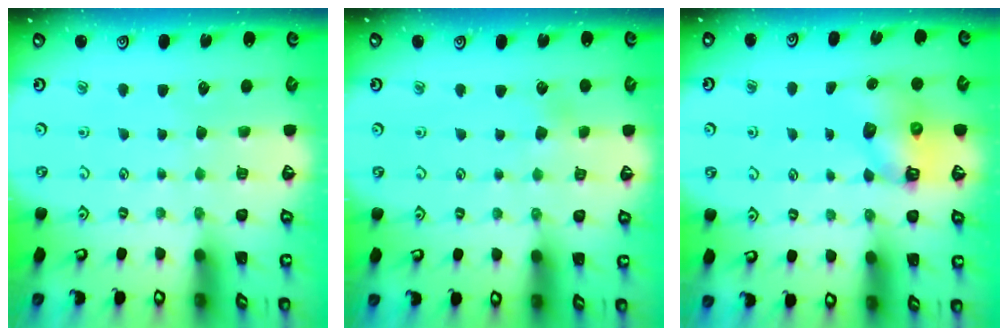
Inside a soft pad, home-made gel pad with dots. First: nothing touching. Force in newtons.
{"total": 2.9, "press": 2.8, "slide": 0.3}
{"total": 7.1, "press": 7.0, "slide": 1.0}